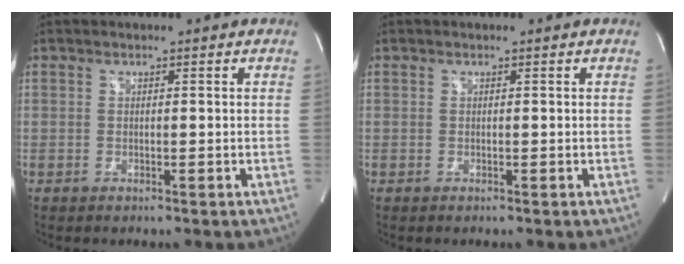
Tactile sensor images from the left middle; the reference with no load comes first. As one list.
[{"total": 0.0}]